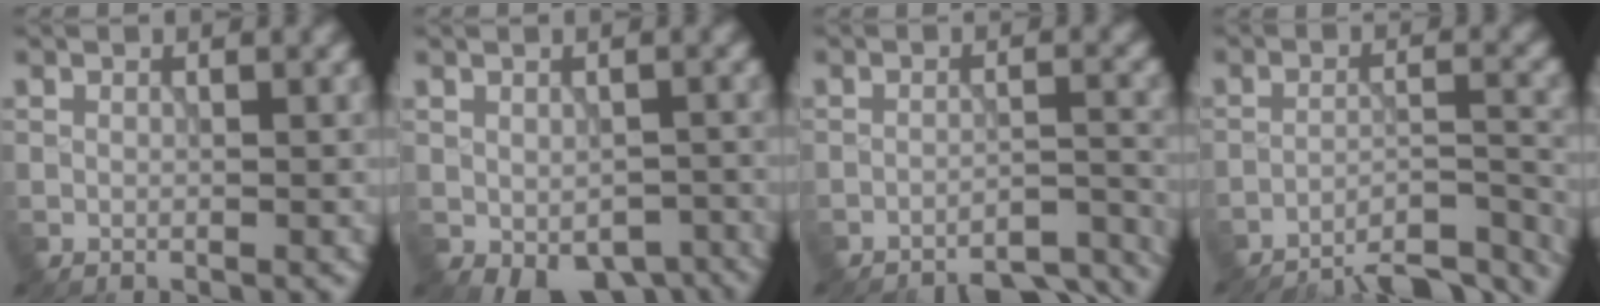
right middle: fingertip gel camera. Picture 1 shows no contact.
{"total": 5.4, "force": [-2.9, 3.0, 3.4], "torque": [-0.041, -0.023, -0.025]}
{"total": 10.0, "force": [-9.5, 2.2, 2.3], "torque": [-0.012, 0.010, -0.107]}
{"total": 12.3, "force": [-11.5, 2.2, 3.7], "torque": [-0.047, 0.006, -0.147]}